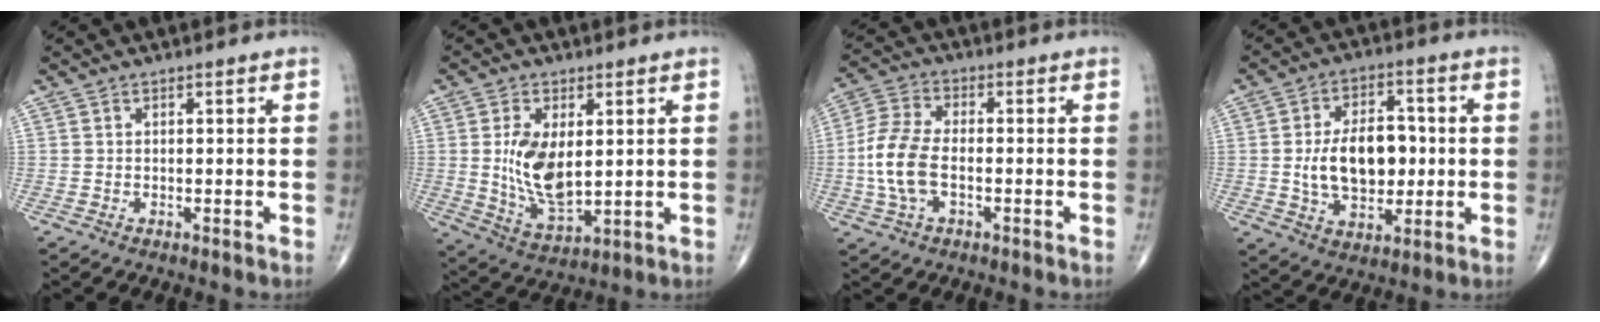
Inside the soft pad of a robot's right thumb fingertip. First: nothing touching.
{"total": 11.4, "force": [1.4, 6.0, 9.5], "torque": [-0.173, -0.021, 0.039]}
{"total": 10.0, "force": [-1.6, 5.4, 8.3], "torque": [-0.184, 0.018, -0.036]}
{"total": 13.4, "force": [-0.1, 8.3, 10.5], "torque": [-0.152, 0.010, 0.005]}